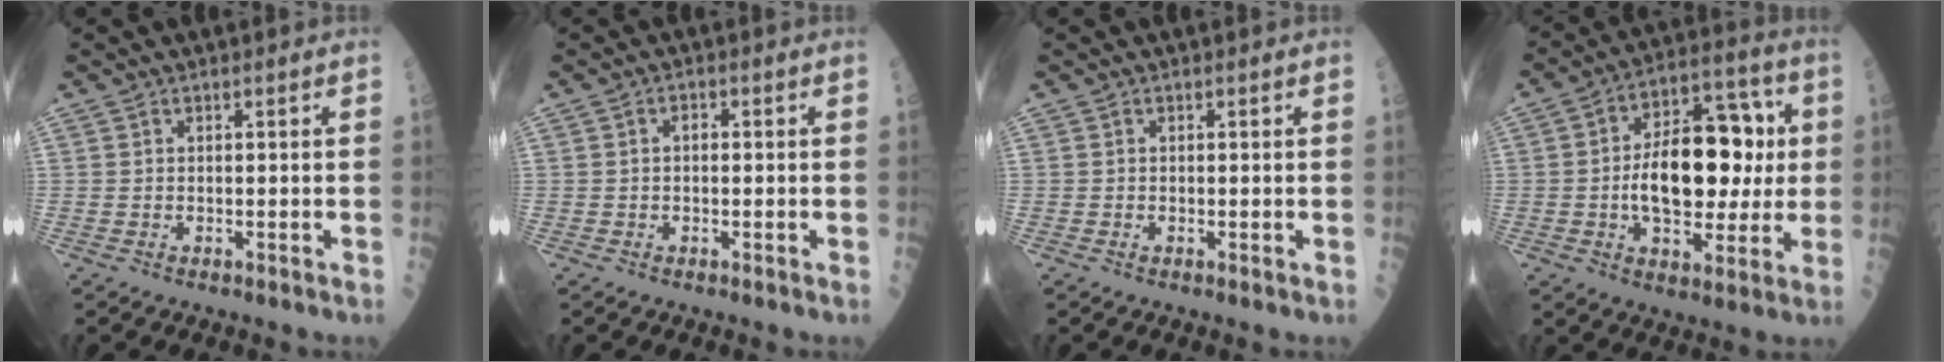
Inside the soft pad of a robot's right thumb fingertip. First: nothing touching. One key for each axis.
{"total": 1.4, "fx": 0.0, "fy": 0.9, "fz": 1.1, "tx": -0.012, "ty": 0.003, "tz": -0.003}
{"total": 0.0}
{"total": 19.7, "fx": 0.3, "fy": 11.2, "fz": 16.2, "tx": -0.216, "ty": 0.025, "tz": 0.006}